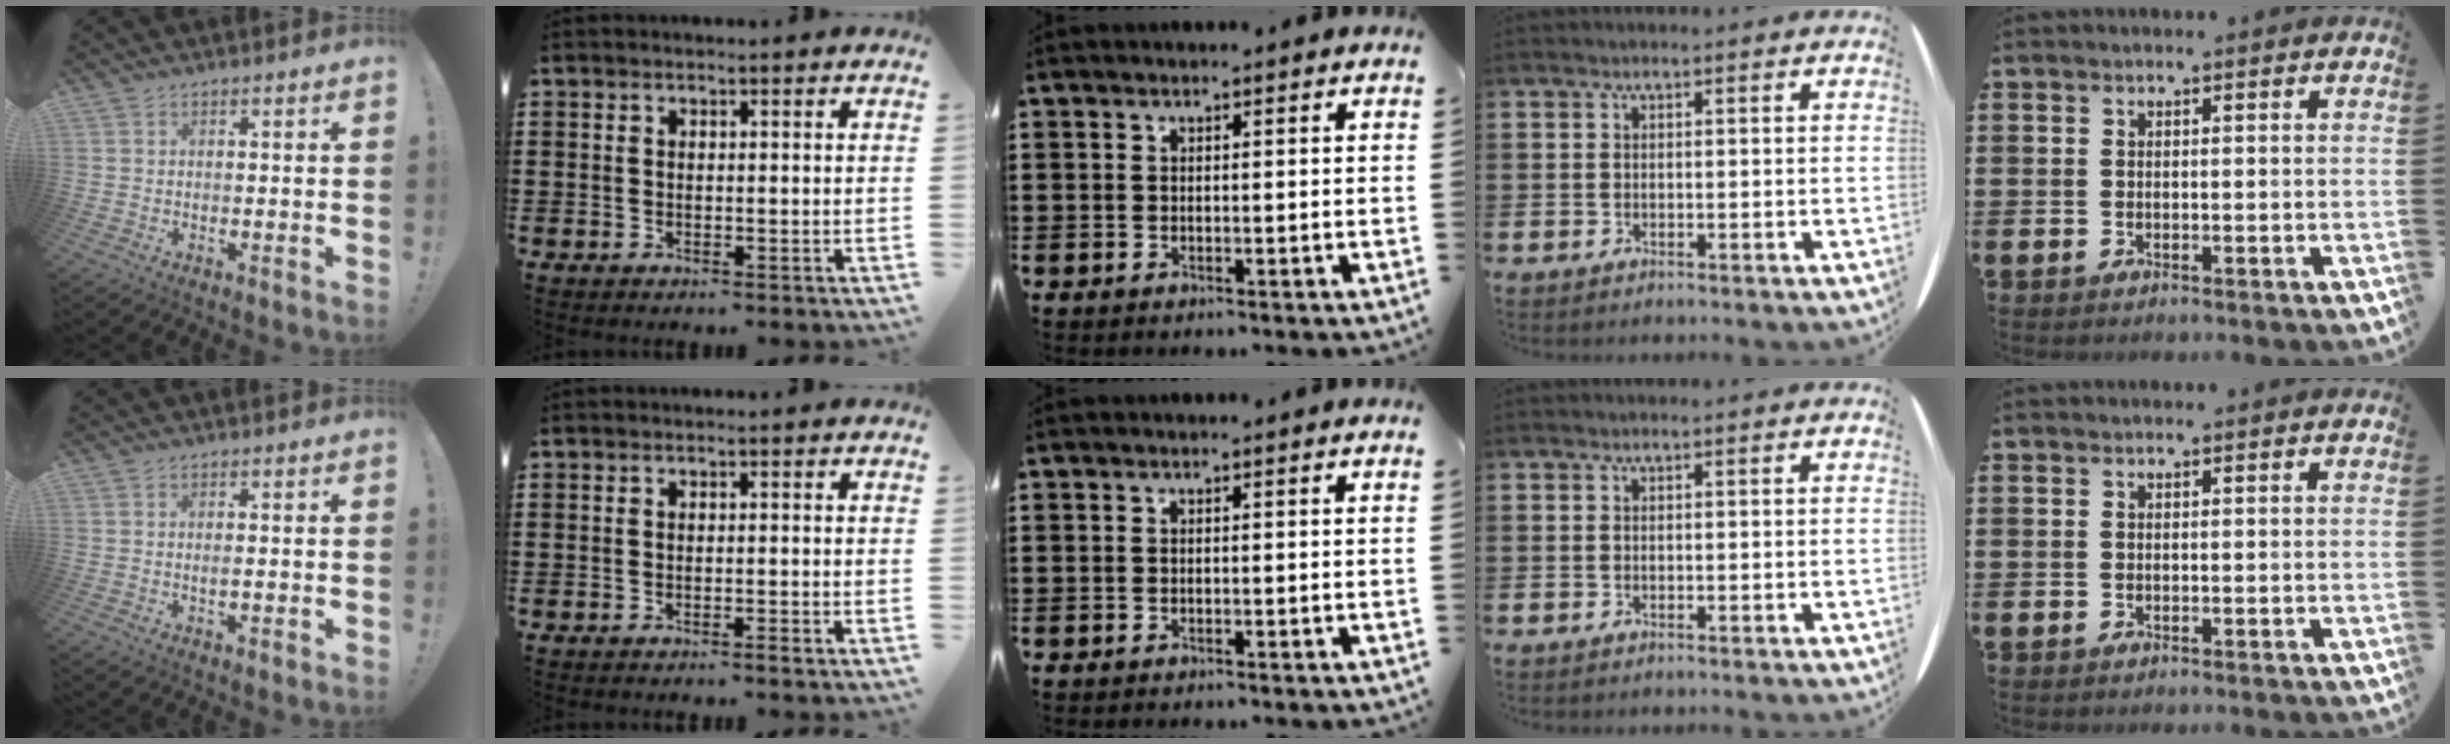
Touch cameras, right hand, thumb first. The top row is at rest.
{"thumb": {"total": 1.3, "force": [-0.3, 0.0, 1.2], "torque": [-0.018, -0.002, -0.007]}, "index": {"total": 0.9, "force": [-0.7, 0.0, 0.5], "torque": [-0.011, -0.003, -0.013]}}